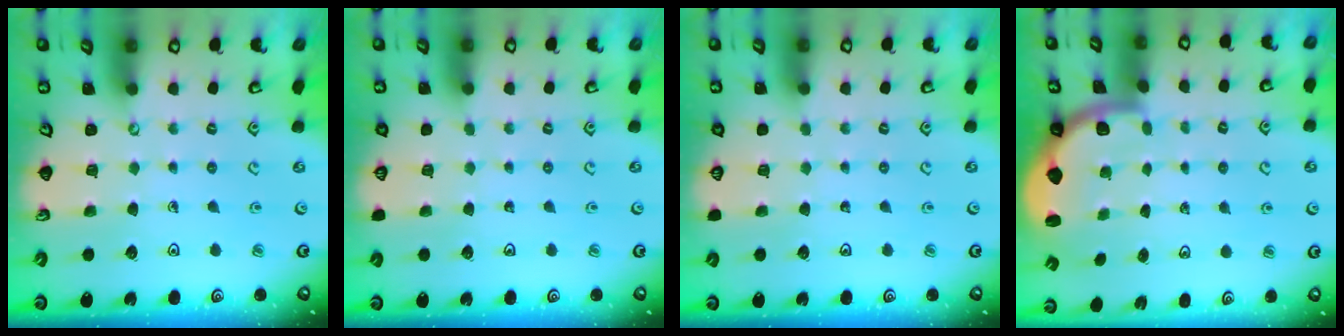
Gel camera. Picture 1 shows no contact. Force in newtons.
{"total": 0.0}
{"total": 0.0}
{"total": 2.1, "press": 2.0, "slide": 0.5}